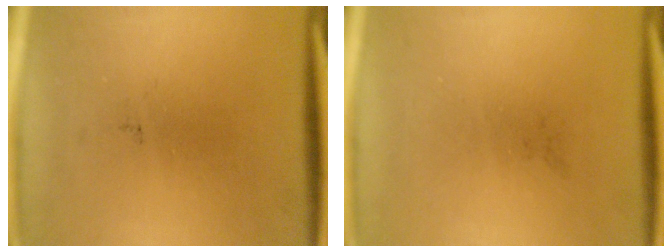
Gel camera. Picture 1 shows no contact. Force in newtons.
{"total": 0.0}